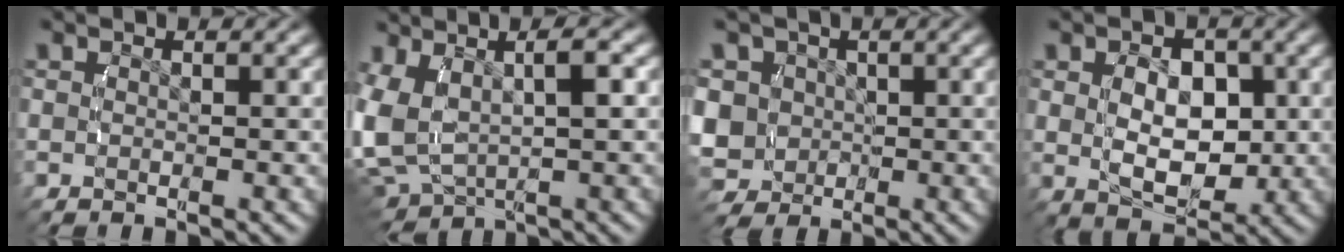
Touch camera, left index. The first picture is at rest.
{"total": 9.7, "force": [0.3, 7.1, 6.6], "torque": [-0.166, -0.023, 0.021]}
{"total": 10.9, "force": [-1.2, 10.1, 3.9], "torque": [-0.107, -0.046, -0.013]}
{"total": 5.2, "force": [0.4, 3.3, 4.1], "torque": [-0.063, -0.016, 0.014]}